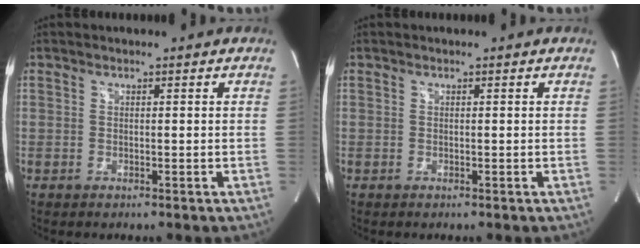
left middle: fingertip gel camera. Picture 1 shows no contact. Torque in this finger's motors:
{"motor_torque": [0.43, -0.70, 0.07, 0.01]}